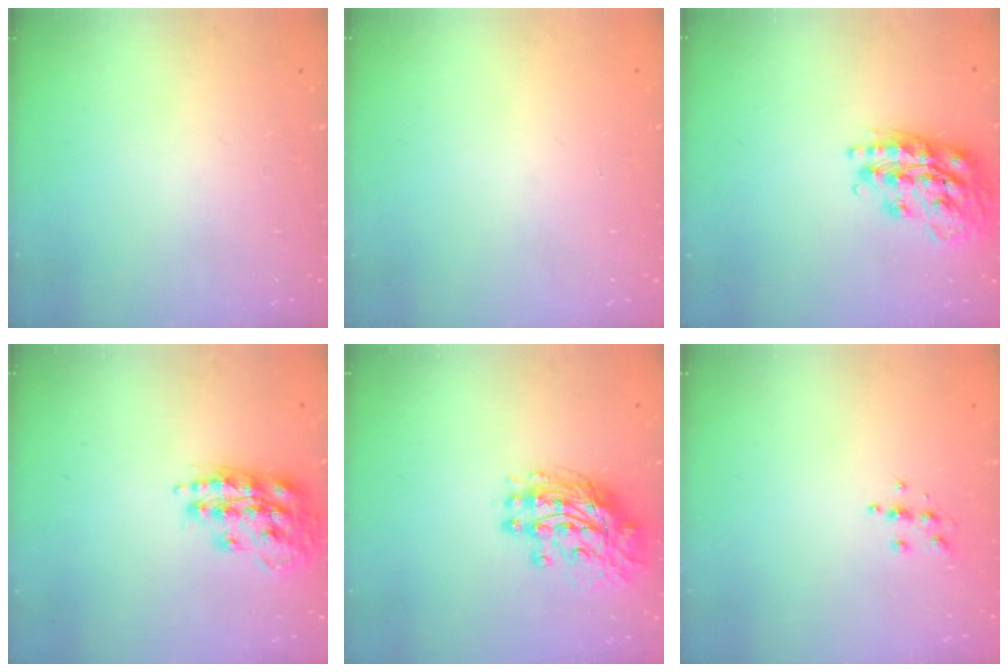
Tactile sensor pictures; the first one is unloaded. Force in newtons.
{"total": 0.0}
{"total": 19.2, "press": 19.1, "slide": 1.6}
{"total": 16.2, "press": 16.2, "slide": 1.4}
{"total": 12.3, "press": 12.2, "slide": 1.6}
{"total": 5.1, "press": 5.1, "slide": 0.3}